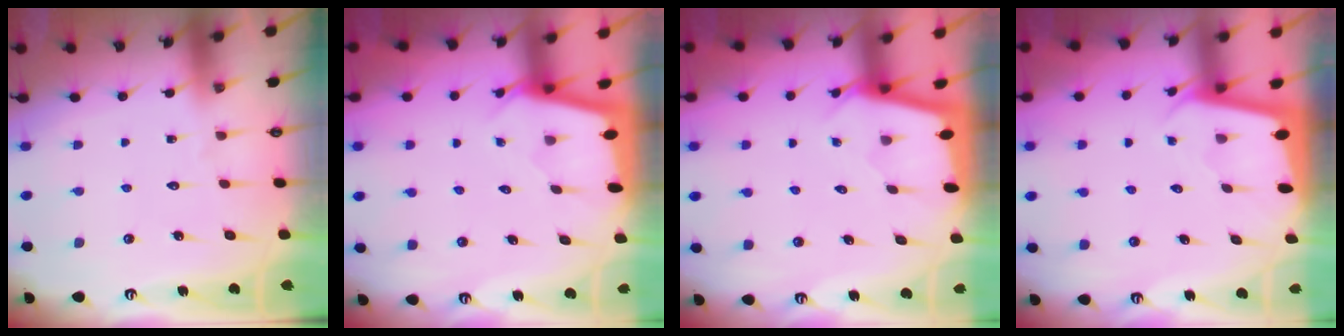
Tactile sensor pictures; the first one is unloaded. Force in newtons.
{"total": 2.3, "press": 2.3, "slide": 0.1}
{"total": 2.3, "press": 2.3, "slide": 0.1}
{"total": 1.8, "press": 1.8, "slide": 0.1}